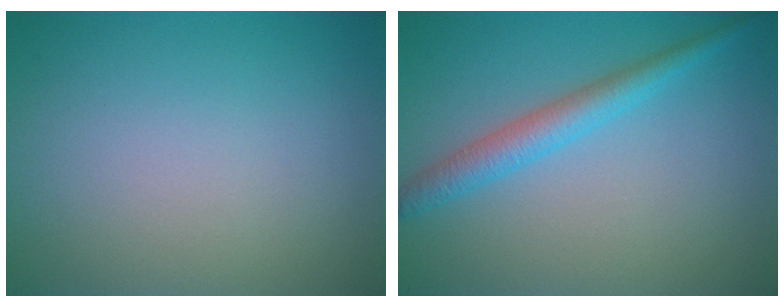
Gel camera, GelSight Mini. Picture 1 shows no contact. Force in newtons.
{"total": 3.0, "press": 3.0, "slide": 0.1}